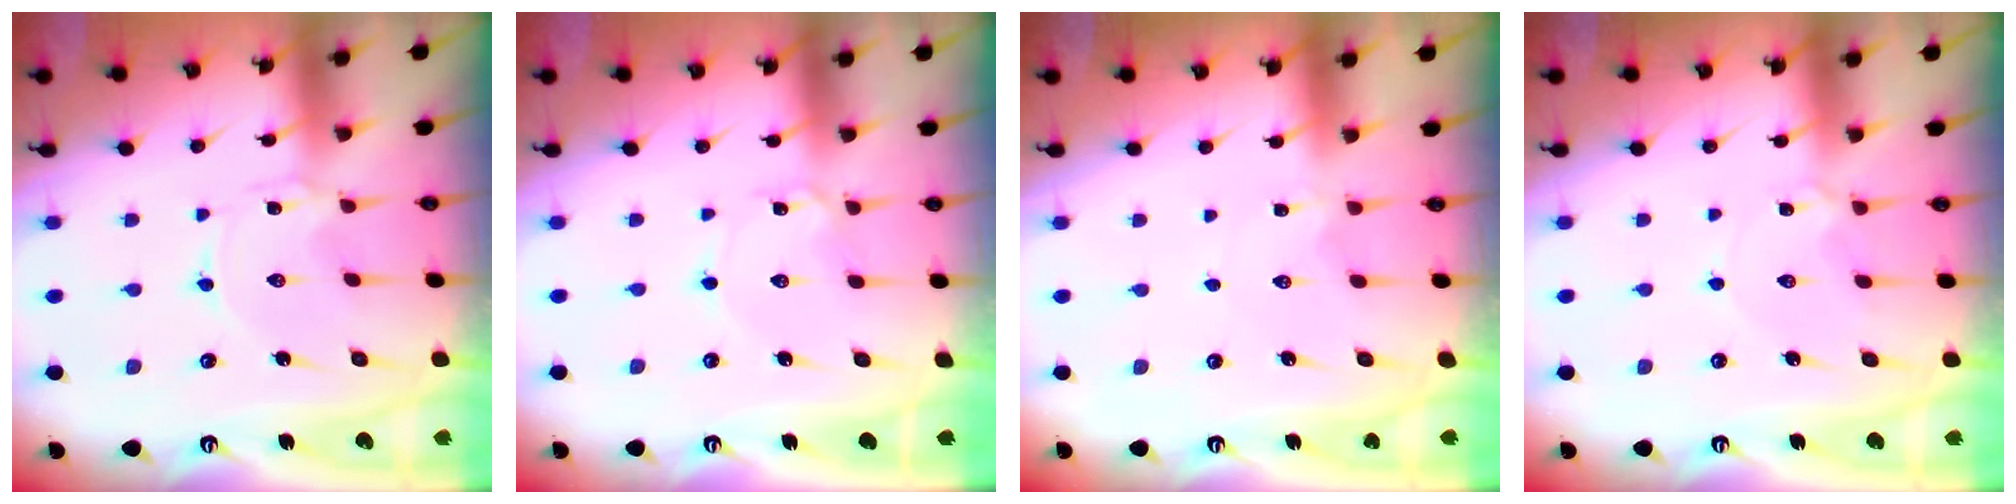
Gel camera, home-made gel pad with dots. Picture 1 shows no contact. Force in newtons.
{"total": 1.7, "press": 1.7, "slide": 0.1}
{"total": 1.9, "press": 1.9, "slide": 0.2}
{"total": 2.3, "press": 2.3, "slide": 0.3}